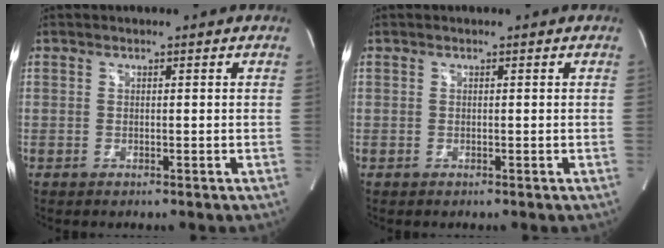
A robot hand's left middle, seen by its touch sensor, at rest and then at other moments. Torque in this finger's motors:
{"motor_torque": [0.12, 0.17, -0.16, 0.01]}